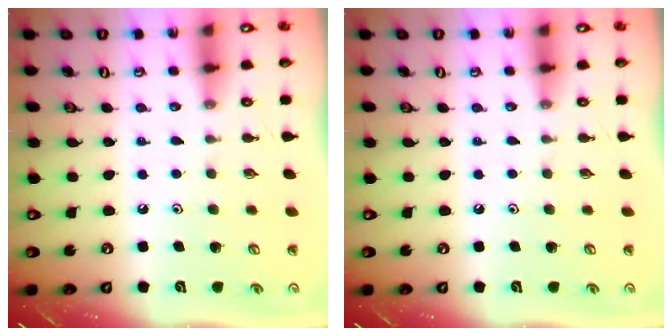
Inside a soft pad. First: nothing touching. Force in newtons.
{"total": 0.0}